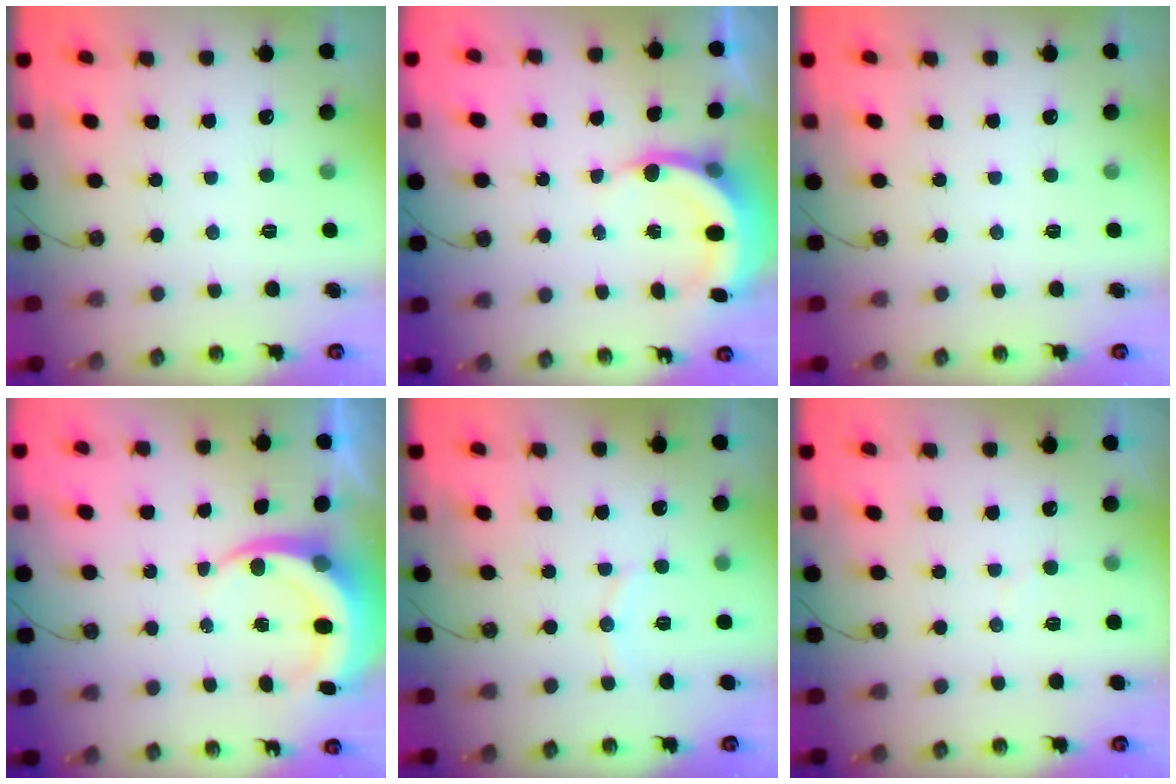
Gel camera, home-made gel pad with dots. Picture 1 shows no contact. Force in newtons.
{"total": 5.9, "press": 5.8, "slide": 1.2}
{"total": 0.0}
{"total": 6.8, "press": 6.8, "slide": 0.8}
{"total": 5.7, "press": 5.5, "slide": 1.5}
{"total": 2.7, "press": 2.6, "slide": 0.3}